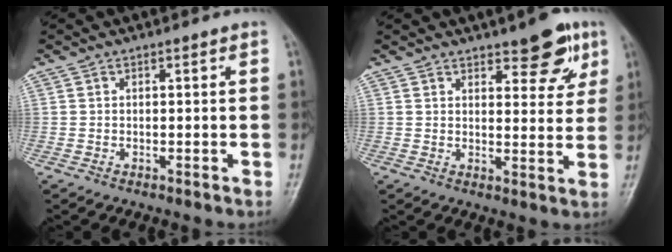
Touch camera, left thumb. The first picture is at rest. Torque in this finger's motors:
{"motor_torque": [0.18, 0.26, 0.05, -0.36, 0.05]}